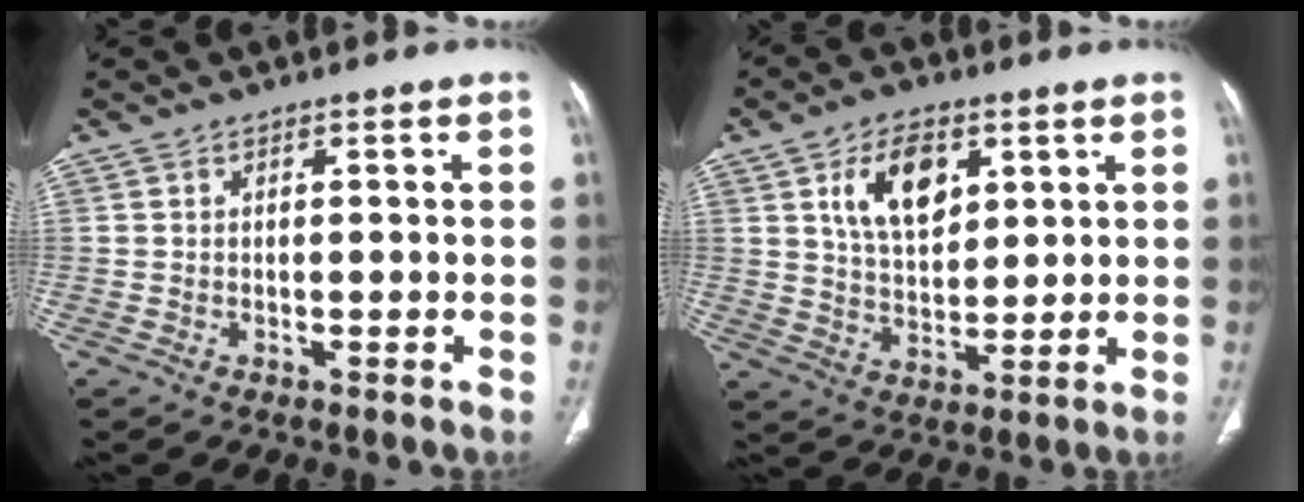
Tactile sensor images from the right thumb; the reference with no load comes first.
{"total": 11.2, "force": [4.4, 6.8, 7.8], "torque": [-0.104, -0.016, 0.084]}